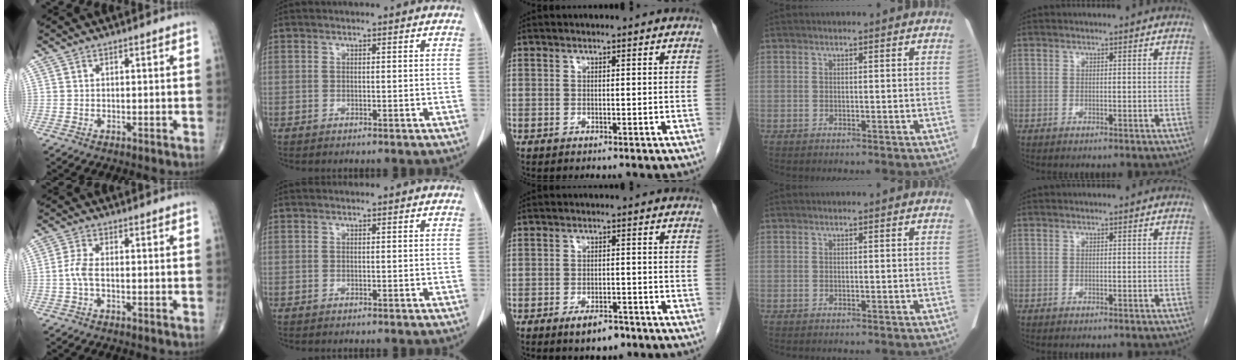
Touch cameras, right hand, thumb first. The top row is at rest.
{"thumb": {"total": 3.0, "force": [-0.6, 1.1, 2.7], "torque": [-0.067, 0.002, -0.016]}, "middle": {"total": 4.1, "force": [-2.7, 1.7, 2.6], "torque": [-0.043, 0.000, -0.037]}}